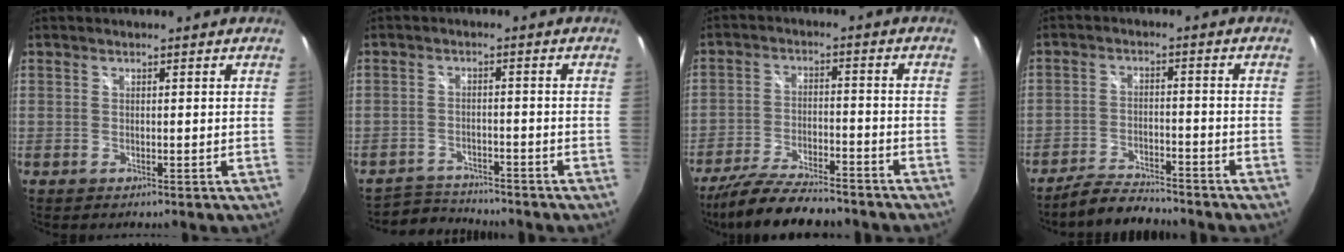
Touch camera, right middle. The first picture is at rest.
{"total": 5.7, "force": [-5.7, 0.9, 0.0], "torque": [-0.021, 0.005, -0.100]}
{"total": 14.7, "force": [-12.5, 3.3, 6.9], "torque": [-0.149, -0.022, -0.209]}
{"total": 7.3, "force": [-6.8, 1.3, 2.2], "torque": [-0.066, 0.001, -0.115]}